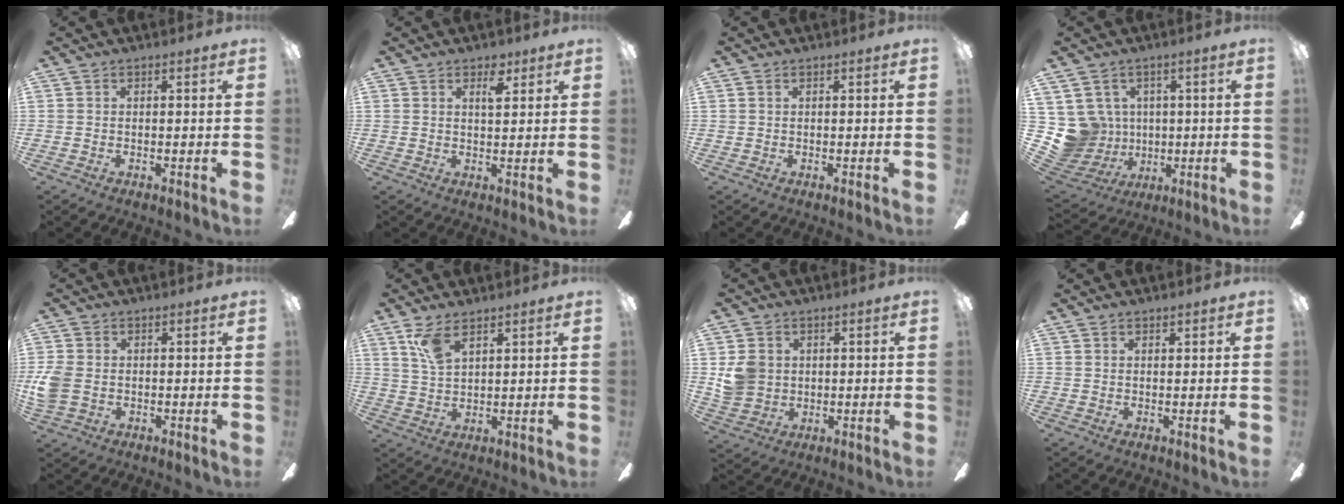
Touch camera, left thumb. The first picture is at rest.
{"total": 4.4, "force": [2.7, 2.0, 2.8], "torque": [-0.030, -0.010, 0.042]}
{"total": 0.0}
{"total": 10.0, "force": [1.2, 9.8, 1.6], "torque": [-0.079, -0.016, 0.034]}
{"total": 5.6, "force": [-0.3, 4.3, 3.6], "torque": [-0.089, 0.005, -0.006]}
{"total": 6.7, "force": [4.3, 2.5, 4.4], "torque": [-0.098, -0.003, 0.080]}
{"total": 6.4, "force": [1.4, 5.9, 2.0], "torque": [-0.027, 0.010, 0.032]}
{"total": 0.8, "force": [0.7, 0.3, 0.2], "torque": [0.004, -0.002, 0.012]}